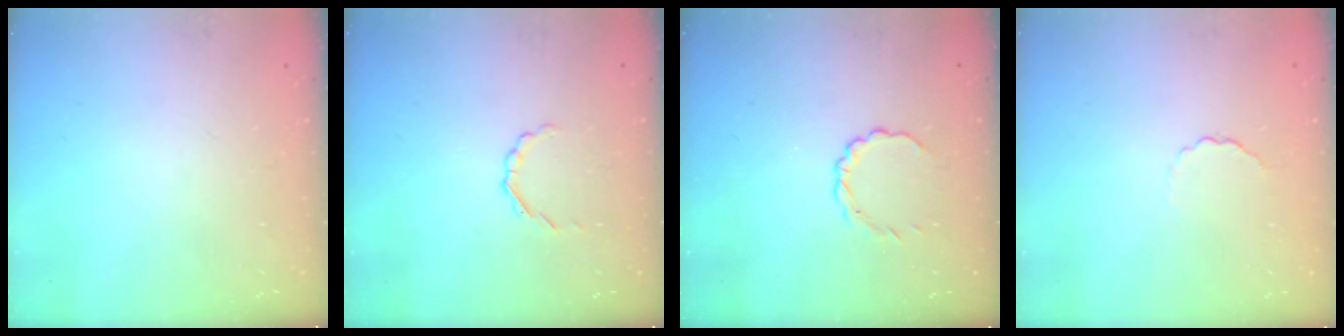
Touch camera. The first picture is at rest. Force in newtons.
{"total": 1.8, "press": 1.7, "slide": 0.7}
{"total": 2.8, "press": 2.6, "slide": 1.1}
{"total": 2.6, "press": 2.4, "slide": 0.9}